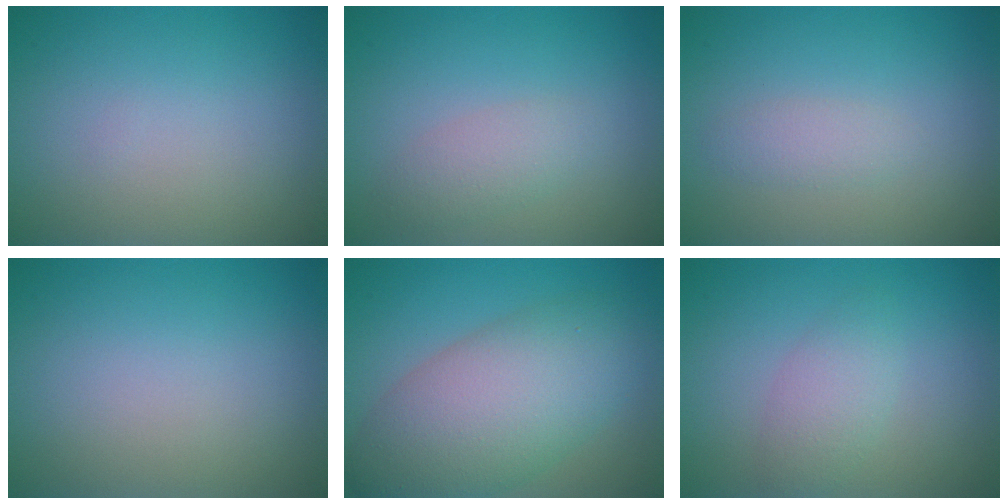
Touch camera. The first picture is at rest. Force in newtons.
{"total": 2.1, "press": 2.1, "slide": 0.0}
{"total": 1.3, "press": 1.3, "slide": 0.0}
{"total": 0.0}
{"total": 8.9, "press": 8.9, "slide": 0.5}
{"total": 2.4, "press": 2.4, "slide": 0.0}